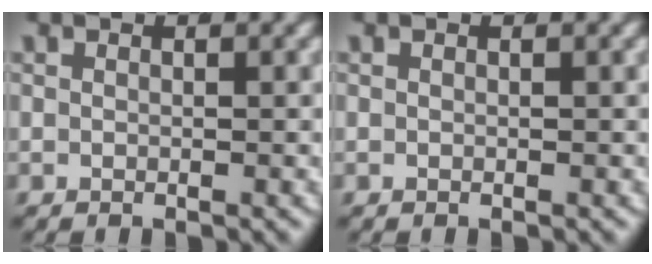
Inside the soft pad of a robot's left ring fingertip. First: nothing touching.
{"total": 0.0}